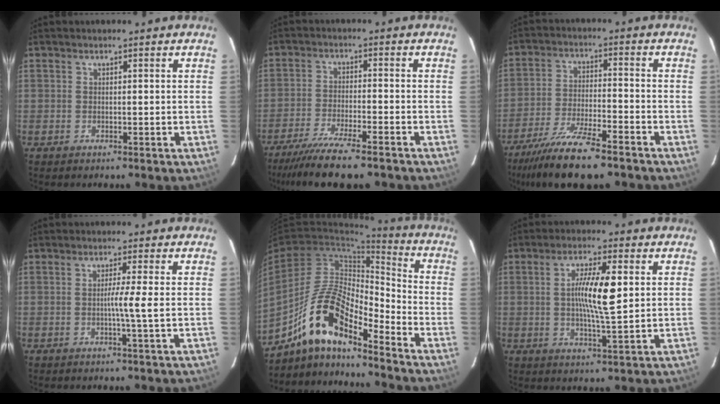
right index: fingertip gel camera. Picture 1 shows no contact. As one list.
[{"total": 11.5, "force": [-9.6, 0.5, 6.4], "torque": [-0.098, -0.028, -0.153]}, {"total": 12.1, "force": [-9.4, 1.2, 7.4], "torque": [-0.130, -0.028, -0.162]}, {"total": 3.1, "force": [-0.3, -1.2, 2.9], "torque": [-0.049, -0.003, -0.007]}, {"total": 13.3, "force": [-10.0, 3.3, 8.3], "torque": [-0.159, 0.028, -0.180]}, {"total": 8.7, "force": [1.3, 0.7, 8.6], "torque": [-0.157, -0.001, 0.021]}]